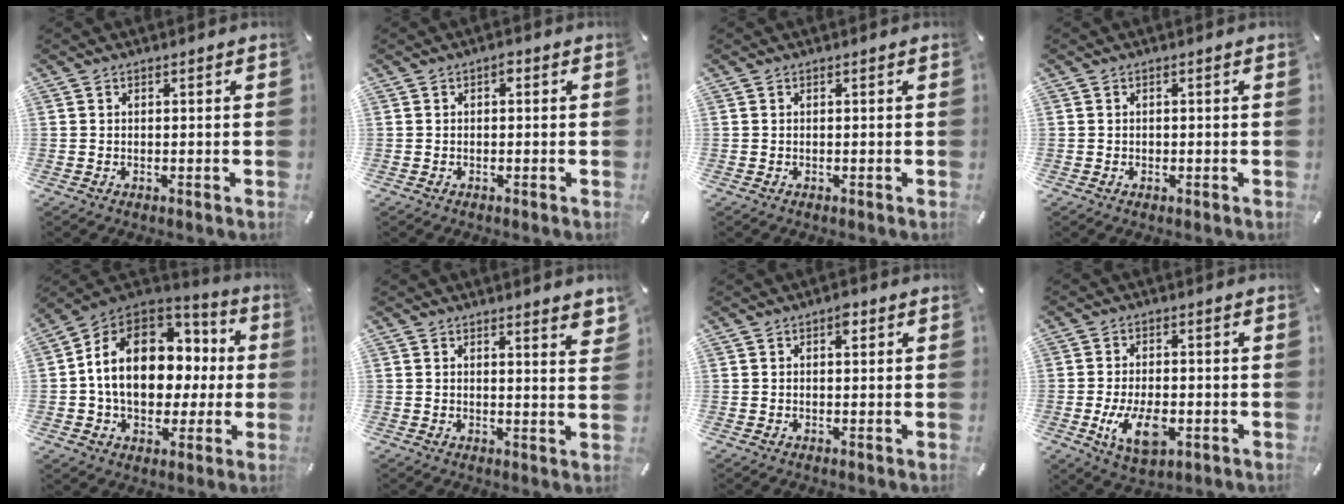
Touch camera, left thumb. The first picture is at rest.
{"total": 1.1, "force": [0.1, 0.7, 0.9], "torque": [-0.019, 0.006, 0.000]}
{"total": 0.0}
{"total": 0.6, "force": [0.0, 0.5, 0.2], "torque": [-0.004, 0.003, -0.002]}
{"total": 18.5, "force": [2.0, 13.8, 12.2], "torque": [-0.208, -0.002, 0.037]}
{"total": 2.6, "force": [2.2, 0.1, 1.4], "torque": [-0.017, -0.016, 0.036]}
{"total": 2.5, "force": [1.0, 1.3, 1.9], "torque": [-0.016, -0.003, 0.010]}
{"total": 9.6, "force": [-2.7, 5.3, 7.5], "torque": [-0.148, -0.008, -0.049]}